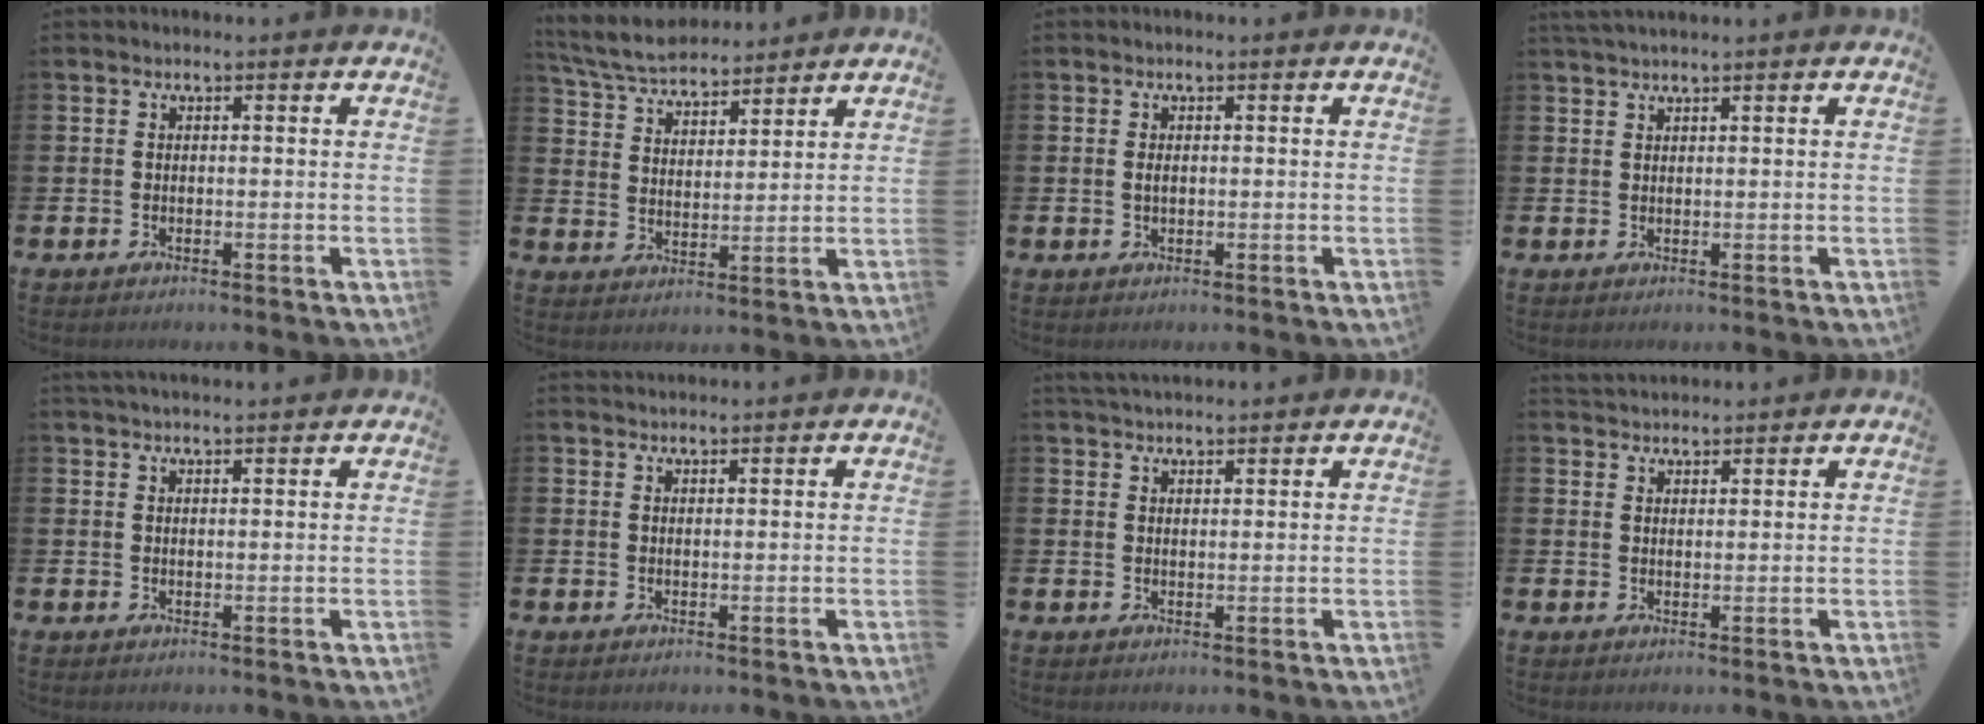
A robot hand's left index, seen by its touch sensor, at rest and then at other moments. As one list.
[{"total": 6.0, "force": [5.8, 1.2, 0.9], "torque": [-0.043, -0.029, 0.105]}, {"total": 0.9, "force": [0.1, 0.5, 0.7], "torque": [-0.012, 0.004, -0.001]}, {"total": 1.4, "force": [1.3, -0.2, 0.5], "torque": [-0.015, 0.003, 0.025]}, {"total": 2.1, "force": [2.0, 0.1, 0.4], "torque": [0.000, -0.010, 0.035]}, {"total": 1.3, "force": [1.3, 0.2, 0.0], "torque": [0.009, -0.004, 0.021]}, {"total": 2.8, "force": [2.7, 0.5, 0.4], "torque": [-0.011, -0.008, 0.049]}, {"total": 2.6, "force": [2.5, 0.6, 0.0], "torque": [0.005, -0.012, 0.045]}]